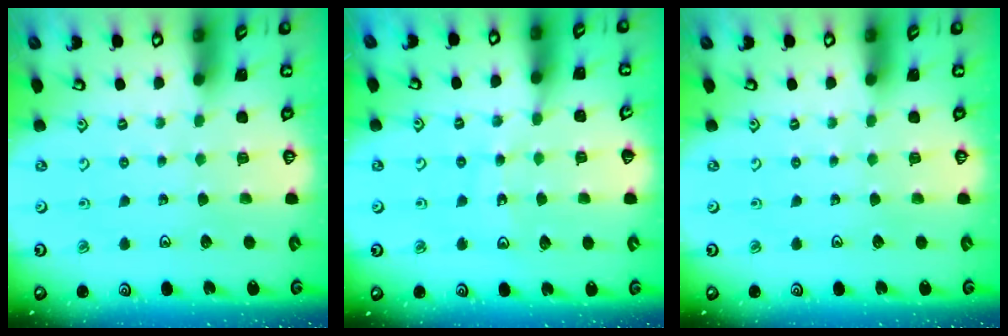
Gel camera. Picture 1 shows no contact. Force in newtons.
{"total": 10.5, "press": 10.3, "slide": 1.9}
{"total": 0.0}